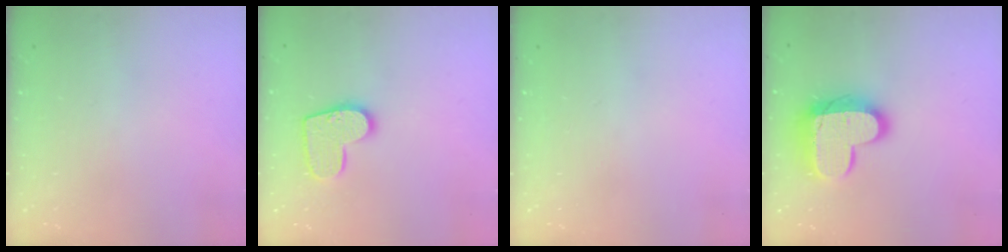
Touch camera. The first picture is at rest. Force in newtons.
{"total": 12.0, "press": 11.9, "slide": 0.7}
{"total": 0.0}
{"total": 16.7, "press": 16.6, "slide": 1.3}